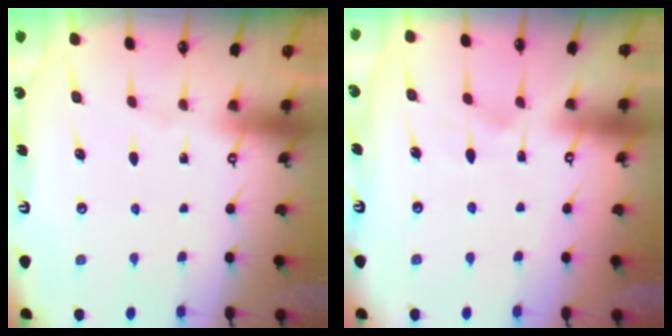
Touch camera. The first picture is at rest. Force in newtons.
{"total": 4.3, "press": 4.3, "slide": 0.5}